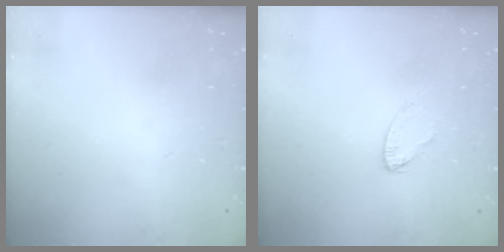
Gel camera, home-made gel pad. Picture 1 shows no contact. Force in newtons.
{"total": 5.4, "press": 5.3, "slide": 0.6}